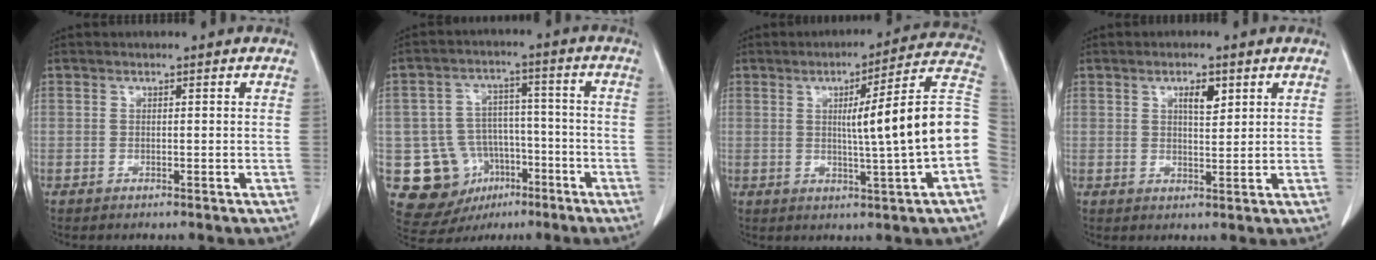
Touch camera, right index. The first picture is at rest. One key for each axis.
{"total": 12.1, "fx": -4.9, "fy": 10.3, "fz": 4.1, "tx": -0.070, "ty": 0.040, "tz": -0.063}
{"total": 15.2, "fx": -0.7, "fy": -0.9, "fz": 15.1, "tx": -0.193, "ty": 0.020, "tz": -0.015}
{"total": 3.3, "fx": 1.6, "fy": 1.1, "fz": 2.7, "tx": -0.043, "ty": -0.001, "tz": 0.026}